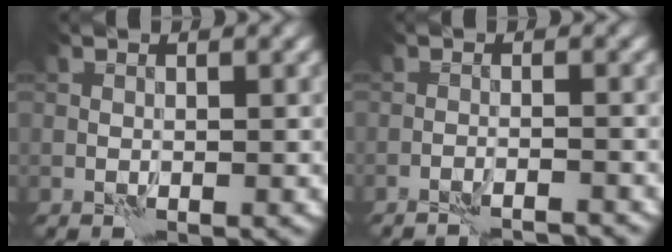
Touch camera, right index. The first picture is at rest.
{"total": 4.1, "force": [-3.9, 0.3, 1.0], "torque": [-0.011, 0.012, -0.052]}